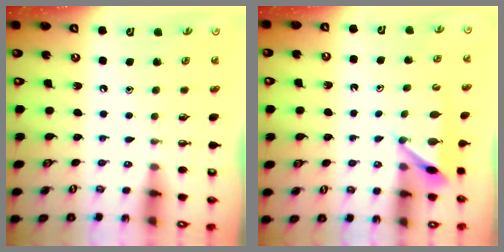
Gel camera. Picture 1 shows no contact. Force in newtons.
{"total": 6.5, "press": 6.5, "slide": 0.7}